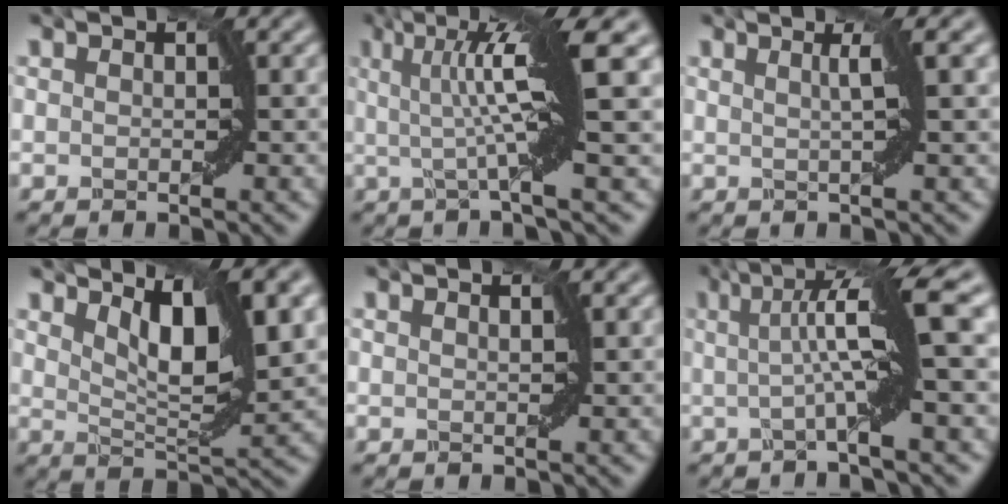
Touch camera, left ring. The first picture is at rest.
{"total": 8.0, "force": [1.6, 1.0, 7.8], "torque": [-0.124, 0.011, 0.023]}
{"total": 2.9, "force": [0.9, 0.5, 2.7], "torque": [-0.031, 0.005, 0.006]}
{"total": 8.1, "force": [3.7, 2.4, 6.8], "torque": [-0.111, 0.000, 0.067]}
{"total": 0.8, "force": [0.7, 0.1, 0.5], "torque": [-0.002, 0.001, 0.007]}
{"total": 7.6, "force": [1.0, 0.8, 7.5], "torque": [-0.118, 0.009, 0.012]}